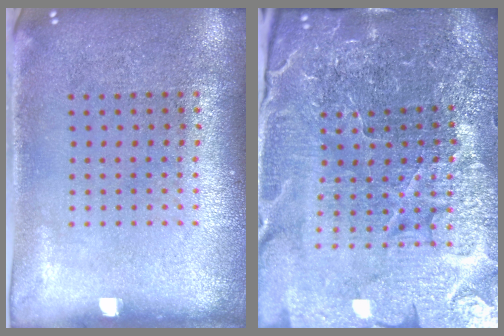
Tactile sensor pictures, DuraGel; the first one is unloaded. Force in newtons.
{"total": 5.9, "press": 5.4, "slide": 2.3}